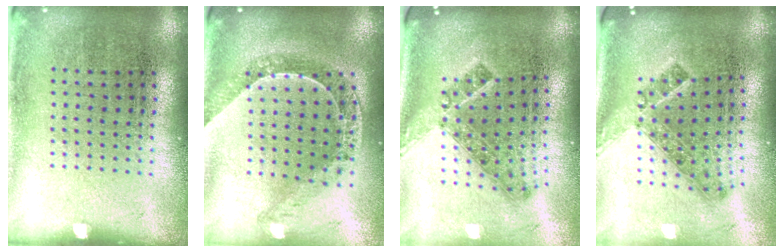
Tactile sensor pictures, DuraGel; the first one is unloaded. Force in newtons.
{"total": 1.1, "press": 1.1, "slide": 0.3}
{"total": 1.4, "press": 1.0, "slide": 0.9}
{"total": 1.4, "press": 1.0, "slide": 0.9}